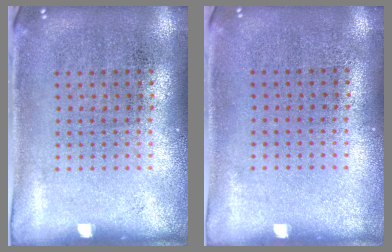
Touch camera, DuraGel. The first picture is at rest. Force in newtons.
{"total": 0.0}